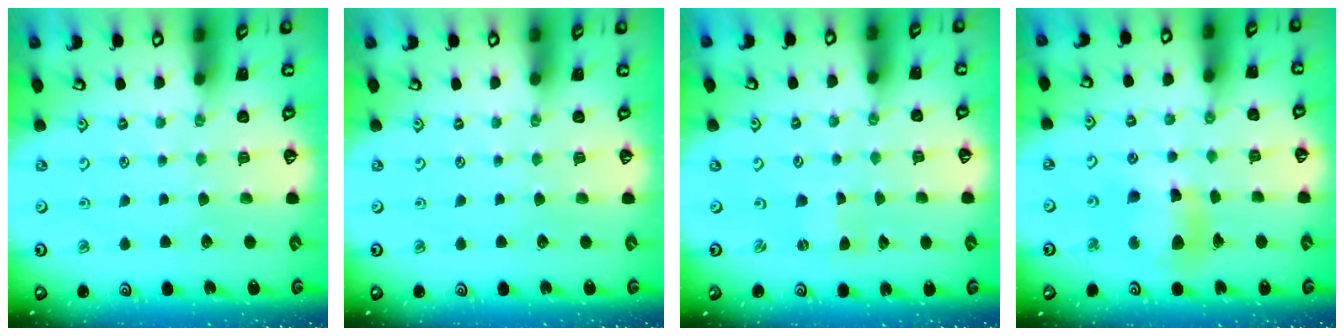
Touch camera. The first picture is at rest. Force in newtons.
{"total": 0.0}
{"total": 0.0}
{"total": 12.3, "press": 12.0, "slide": 2.6}